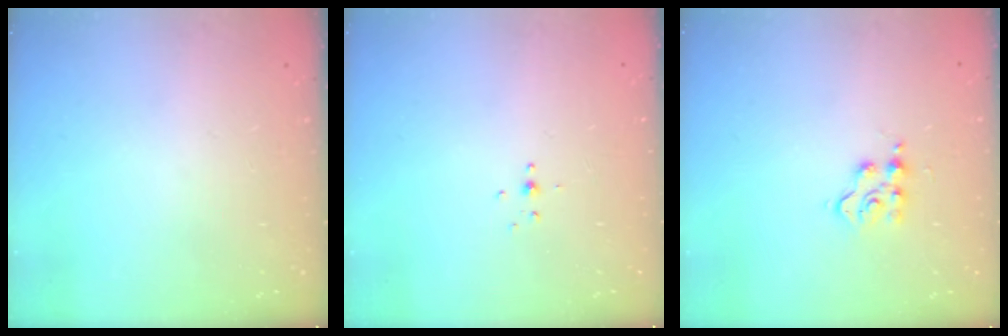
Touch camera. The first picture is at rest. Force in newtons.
{"total": 2.4, "press": 2.3, "slide": 0.8}
{"total": 3.9, "press": 3.9, "slide": 0.5}